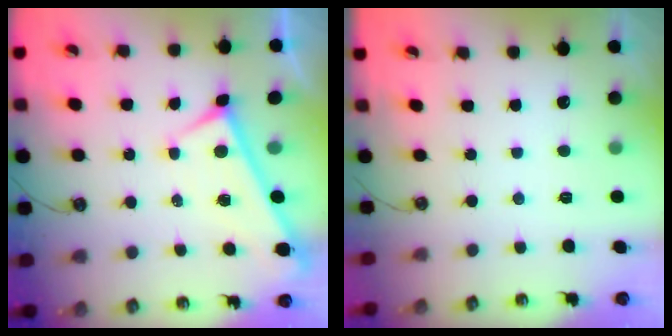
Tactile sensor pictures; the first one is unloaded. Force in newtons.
{"total": 0.0}